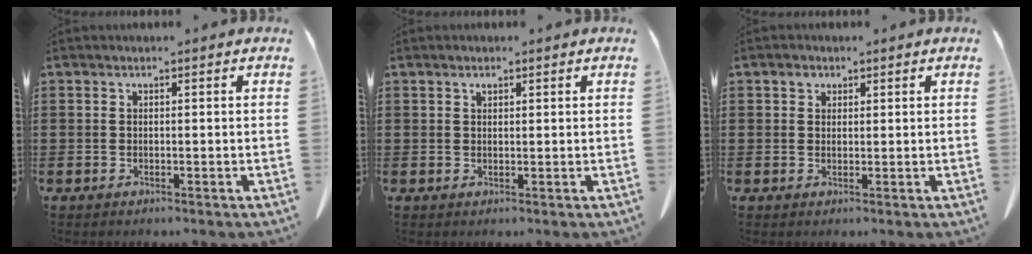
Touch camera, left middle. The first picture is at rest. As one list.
[{"total": 0.7, "force": [0.5, 0.4, 0.4], "torque": [-0.010, 0.003, 0.009]}, {"total": 1.5, "force": [0.9, 1.1, 0.6], "torque": [-0.006, 0.002, 0.014]}]